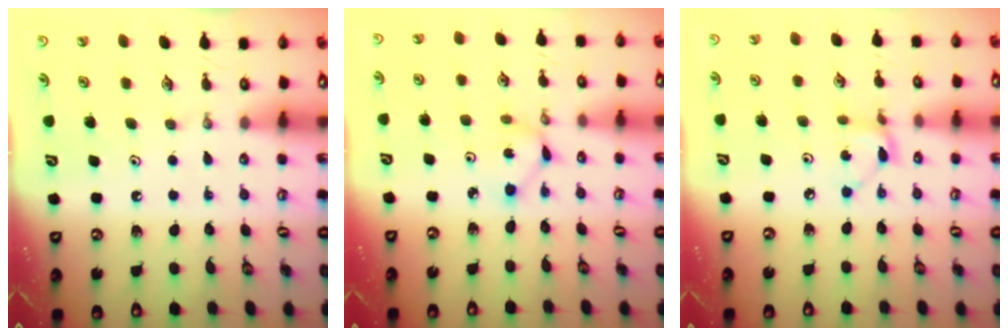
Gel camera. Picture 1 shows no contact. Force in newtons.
{"total": 2.6, "press": 2.6, "slide": 0.1}
{"total": 2.8, "press": 2.8, "slide": 0.1}